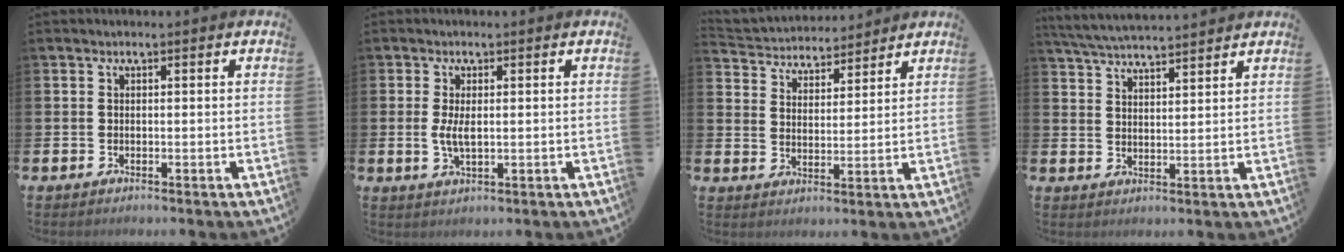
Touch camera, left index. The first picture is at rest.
{"total": 2.9, "force": [0.3, 1.2, 2.7], "torque": [-0.047, 0.002, 0.003]}
{"total": 4.3, "force": [4.0, 1.2, -0.5], "torque": [-0.013, -0.032, 0.068]}
{"total": 4.9, "force": [4.8, 0.1, 0.7], "torque": [-0.032, -0.027, 0.087]}